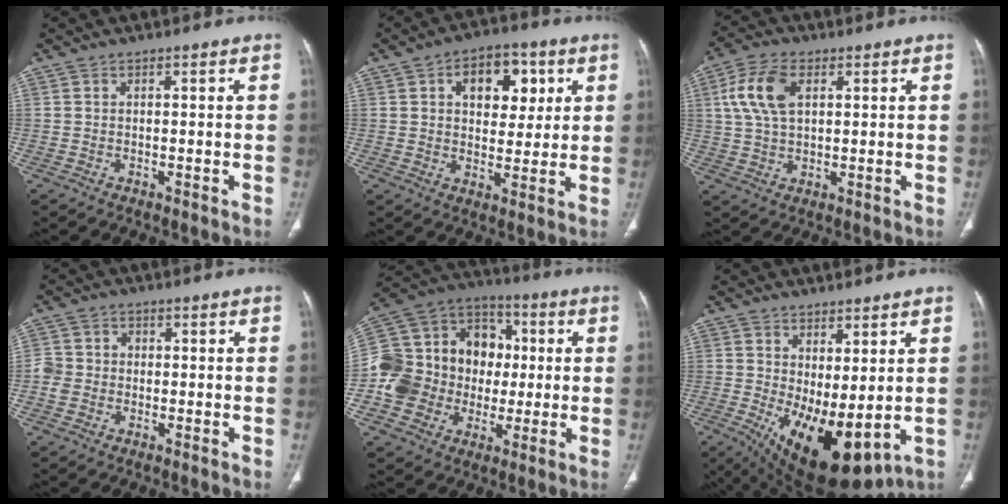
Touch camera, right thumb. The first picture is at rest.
{"total": 11.5, "force": [3.9, 7.4, 7.9], "torque": [-0.067, -0.004, 0.055]}
{"total": 9.3, "force": [2.7, 5.2, 7.1], "torque": [-0.149, 0.007, 0.052]}
{"total": 3.9, "force": [-0.8, 3.6, 1.3], "torque": [-0.012, 0.012, -0.019]}
{"total": 22.4, "force": [-1.2, 18.7, 12.3], "torque": [-0.215, 0.048, -0.015]}
{"total": 14.6, "force": [-1.0, 6.3, 13.2], "torque": [-0.214, -0.024, 0.011]}